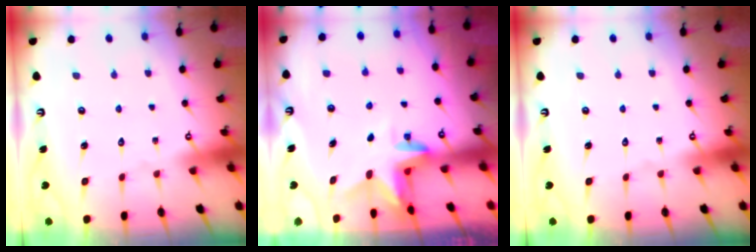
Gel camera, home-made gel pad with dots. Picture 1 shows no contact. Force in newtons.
{"total": 2.9, "press": 2.9, "slide": 0.2}
{"total": 0.0}